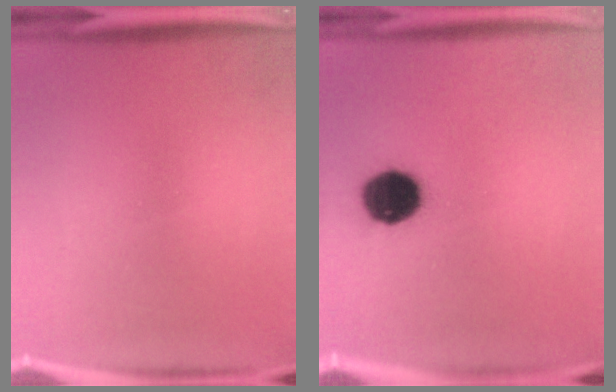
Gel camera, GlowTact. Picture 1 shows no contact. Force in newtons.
{"total": 12.2}